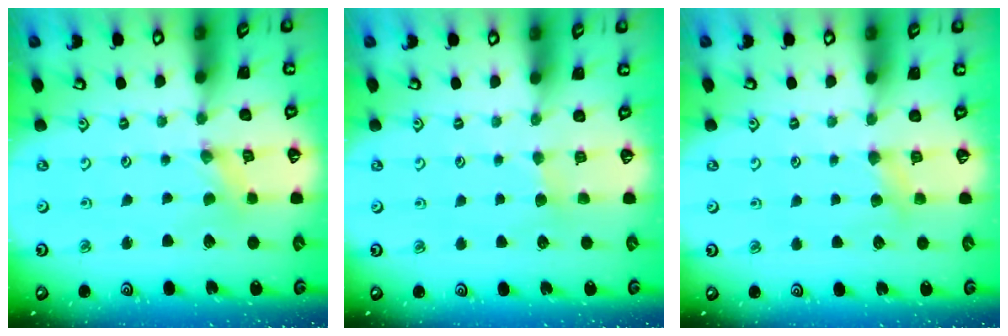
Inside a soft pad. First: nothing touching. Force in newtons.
{"total": 2.9, "press": 2.9, "slide": 0.4}
{"total": 3.8, "press": 3.7, "slide": 0.6}